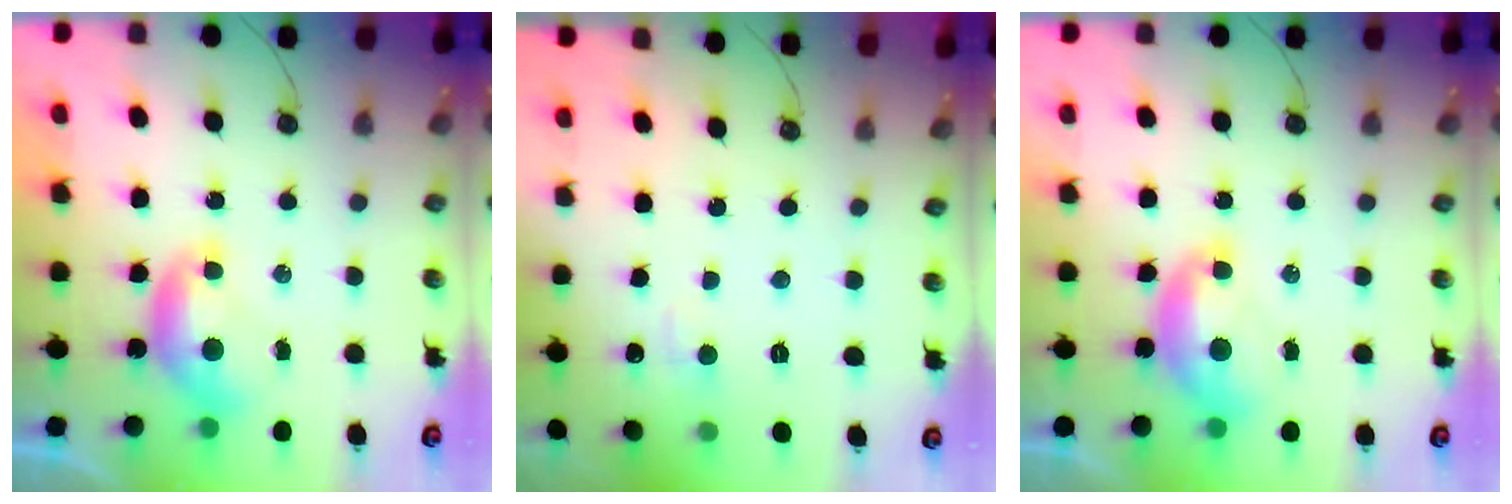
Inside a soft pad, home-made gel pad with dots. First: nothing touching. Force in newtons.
{"total": 1.5, "press": 1.2, "slide": 0.8}
{"total": 1.5, "press": 1.4, "slide": 0.6}